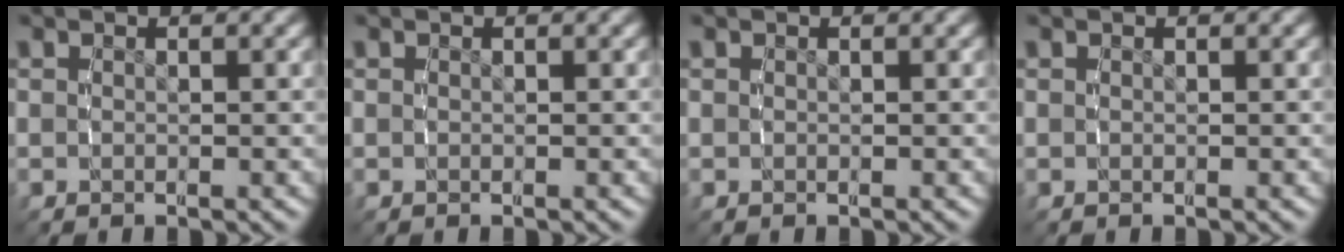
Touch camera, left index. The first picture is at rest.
{"total": 0.0}
{"total": 0.0}
{"total": 0.0}